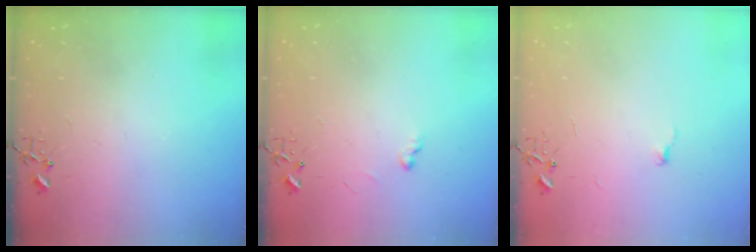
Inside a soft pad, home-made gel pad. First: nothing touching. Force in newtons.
{"total": 5.2, "press": 5.2, "slide": 0.4}
{"total": 3.7, "press": 3.7, "slide": 0.3}